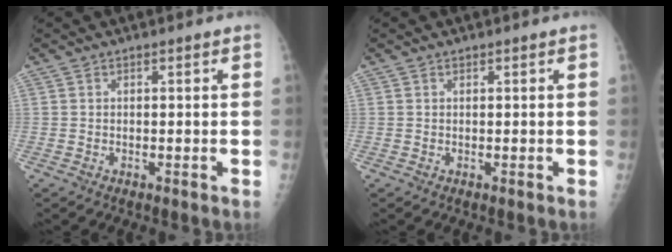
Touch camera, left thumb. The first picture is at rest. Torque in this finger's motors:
{"motor_torque": [-0.46, -0.10, -0.11, 0.21, -0.01]}